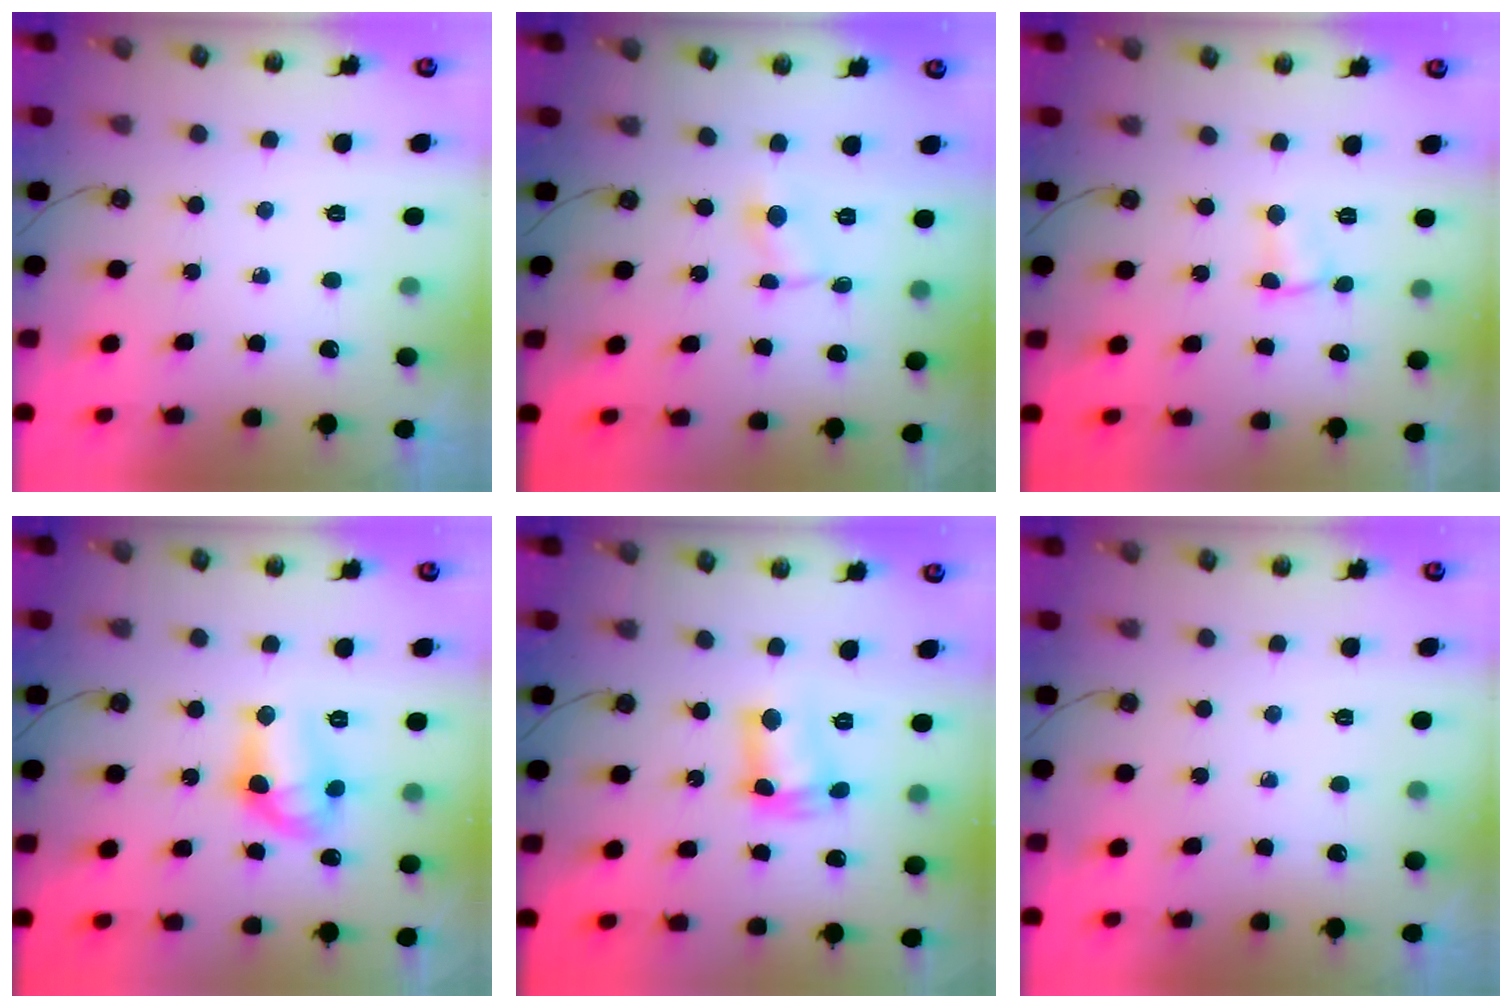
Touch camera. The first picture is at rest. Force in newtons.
{"total": 1.6, "press": 1.5, "slide": 0.2}
{"total": 4.0, "press": 2.2, "slide": 3.3}
{"total": 11.7, "press": 11.7, "slide": 0.8}
{"total": 8.2, "press": 8.2, "slide": 0.9}
{"total": 0.0}